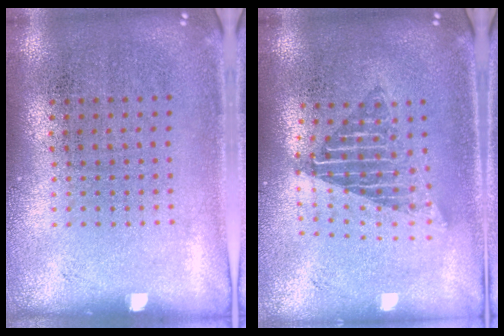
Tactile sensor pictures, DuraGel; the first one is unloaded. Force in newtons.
{"total": 1.6, "press": 1.3, "slide": 0.9}